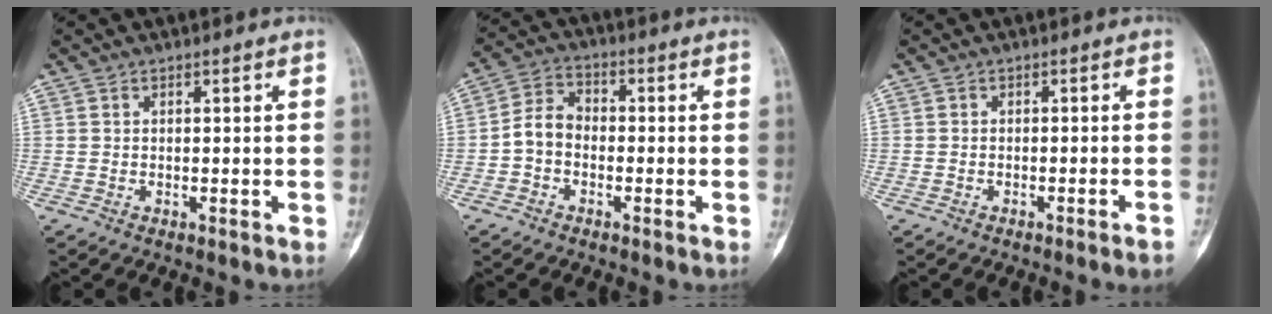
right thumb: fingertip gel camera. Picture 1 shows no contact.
{"total": 5.7, "force": [-1.5, 4.3, 3.5], "torque": [-0.053, 0.023, -0.043]}
{"total": 3.1, "force": [-2.2, -0.3, 2.2], "torque": [-0.033, 0.011, -0.023]}